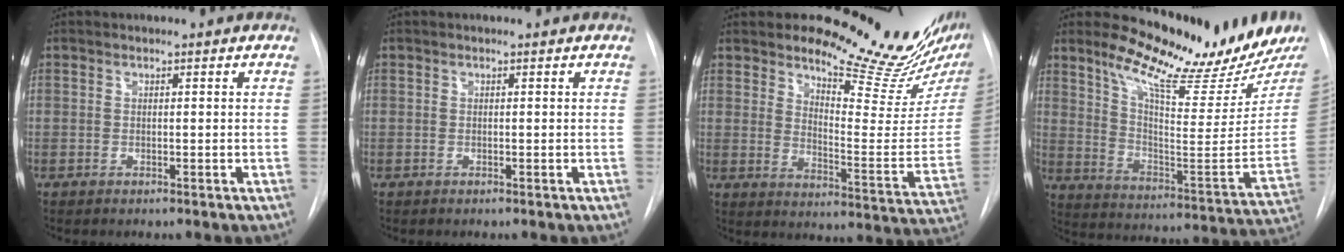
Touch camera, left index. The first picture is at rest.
{"total": 0.0}
{"total": 18.0, "force": [16.2, 1.9, 7.5], "torque": [-0.101, -0.107, 0.209]}
{"total": 20.9, "force": [17.7, 1.9, 11.0], "torque": [-0.176, -0.076, 0.254]}